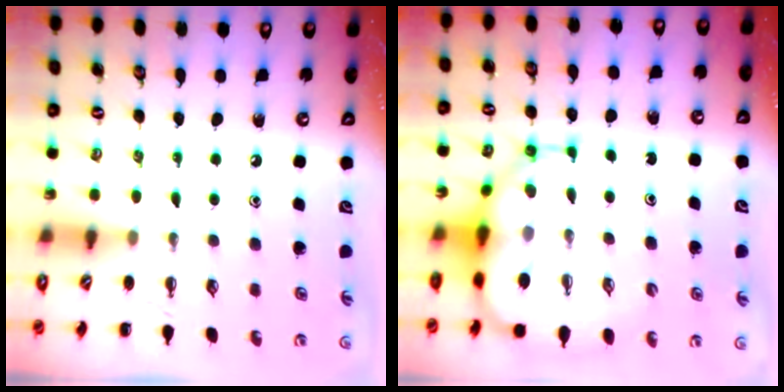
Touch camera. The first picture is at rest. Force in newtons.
{"total": 12.5, "press": 12.0, "slide": 3.5}